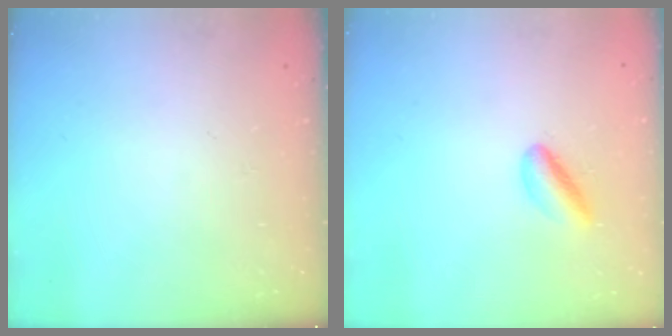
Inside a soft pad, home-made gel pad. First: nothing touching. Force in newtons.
{"total": 5.4, "press": 5.2, "slide": 1.7}